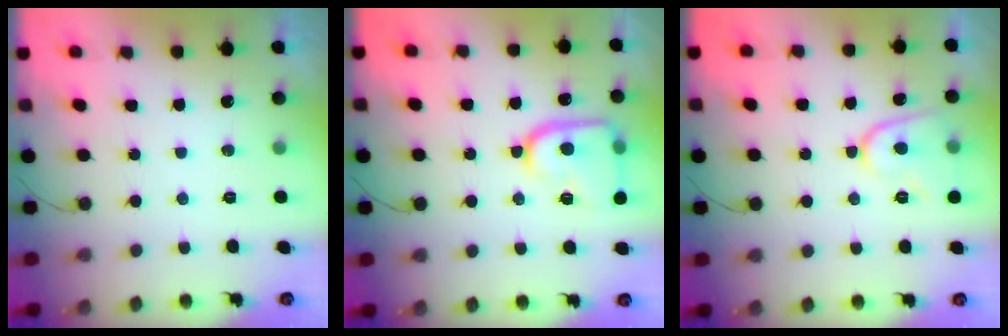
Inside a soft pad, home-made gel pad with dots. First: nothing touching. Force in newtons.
{"total": 15.8, "press": 15.7, "slide": 1.3}
{"total": 10.4, "press": 10.4, "slide": 1.1}